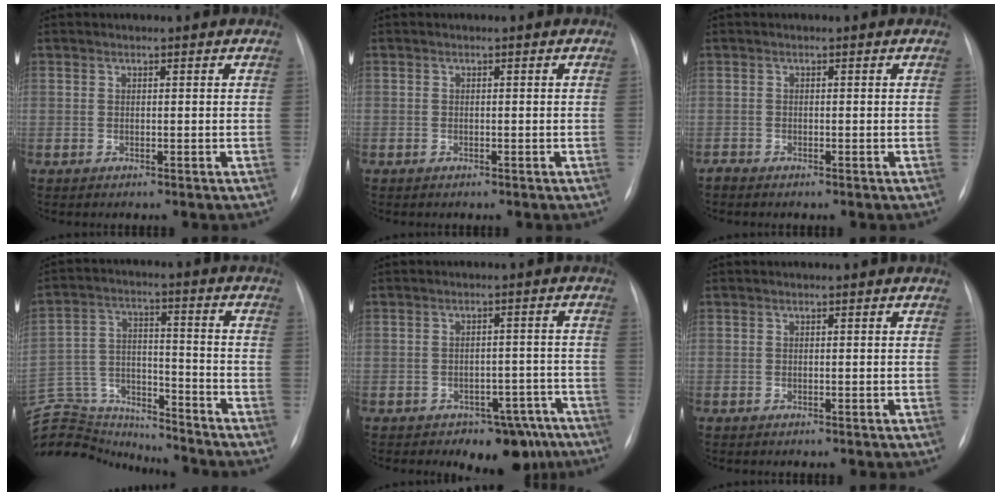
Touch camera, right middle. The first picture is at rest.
{"total": 0.0}
{"total": 0.6, "force": [-0.6, 0.1, 0.1], "torque": [-0.004, -0.002, -0.014]}
{"total": 20.4, "force": [-19.2, 4.9, 4.6], "torque": [-0.132, 0.027, -0.305]}
{"total": 8.2, "force": [-6.3, 4.6, 2.8], "torque": [-0.006, 0.028, -0.081]}
{"total": 0.0}